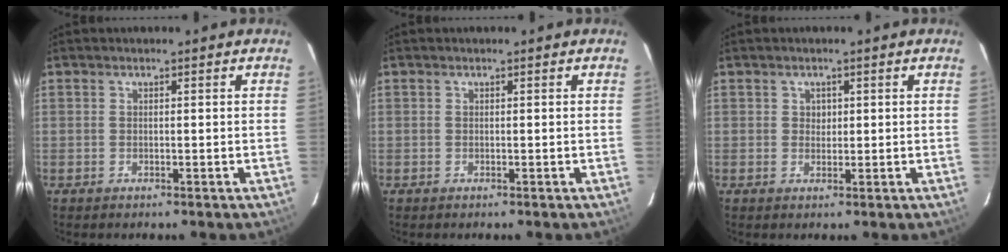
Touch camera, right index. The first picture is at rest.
{"total": 0.0}
{"total": 1.3, "force": [0.4, 1.2, 0.2], "torque": [-0.001, 0.004, 0.006]}